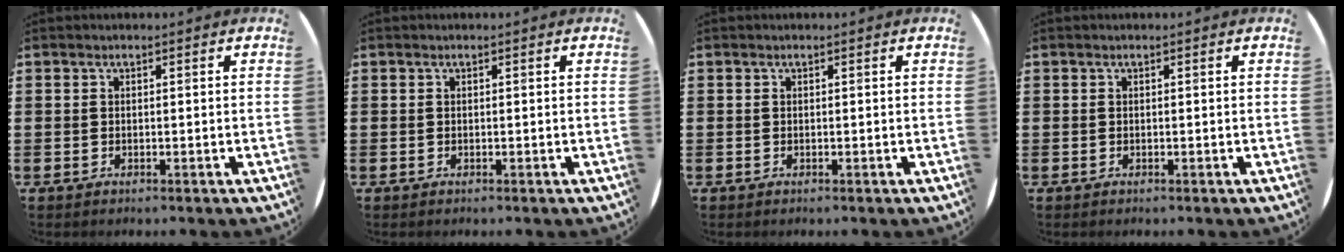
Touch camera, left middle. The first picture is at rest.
{"total": 0.0}
{"total": 0.0}
{"total": 0.0}